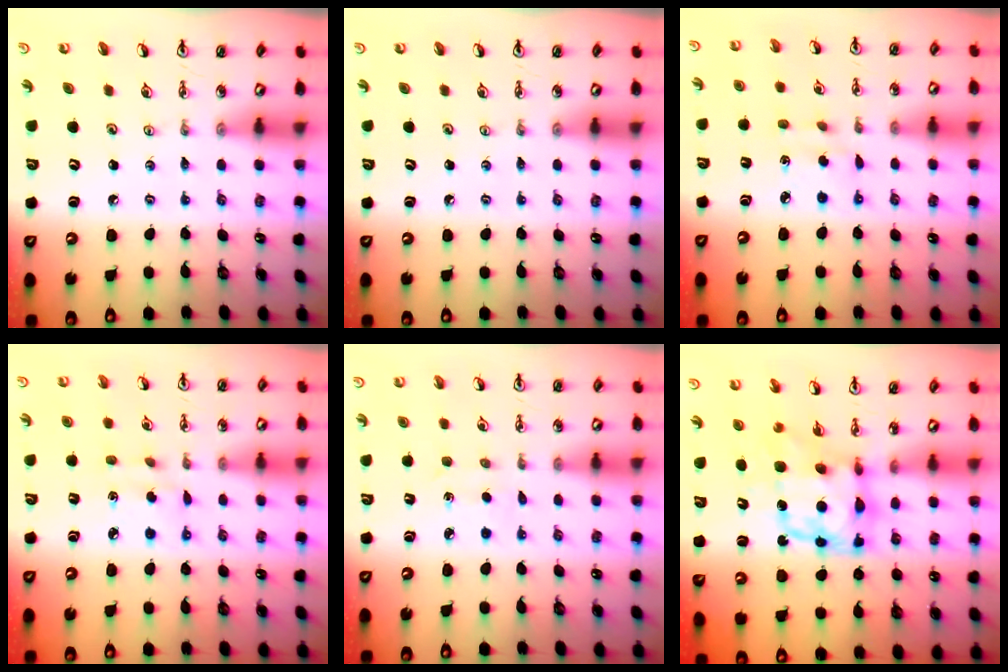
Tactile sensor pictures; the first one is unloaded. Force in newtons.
{"total": 0.0}
{"total": 2.6, "press": 2.6, "slide": 0.1}
{"total": 2.6, "press": 2.6, "slide": 0.1}
{"total": 2.6, "press": 2.6, "slide": 0.4}
{"total": 9.2, "press": 9.2, "slide": 0.9}